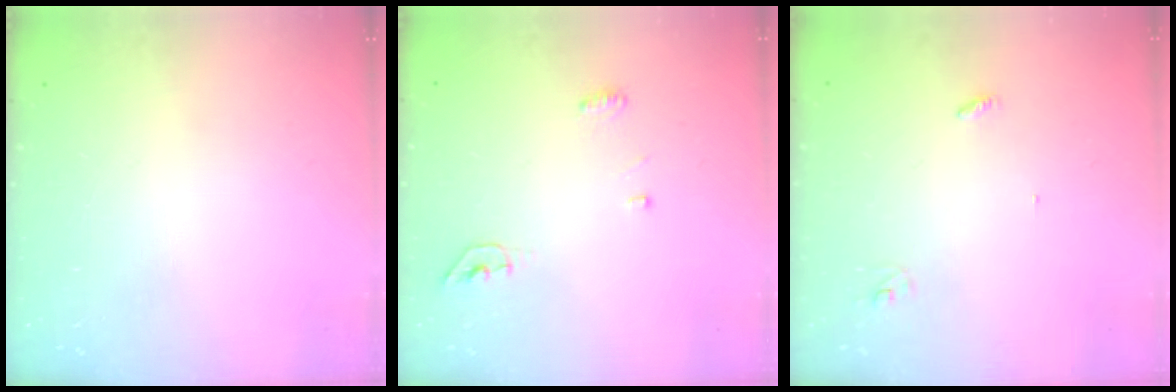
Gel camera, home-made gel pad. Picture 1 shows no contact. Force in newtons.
{"total": 4.4, "press": 4.3, "slide": 0.8}
{"total": 2.8, "press": 2.8, "slide": 0.2}